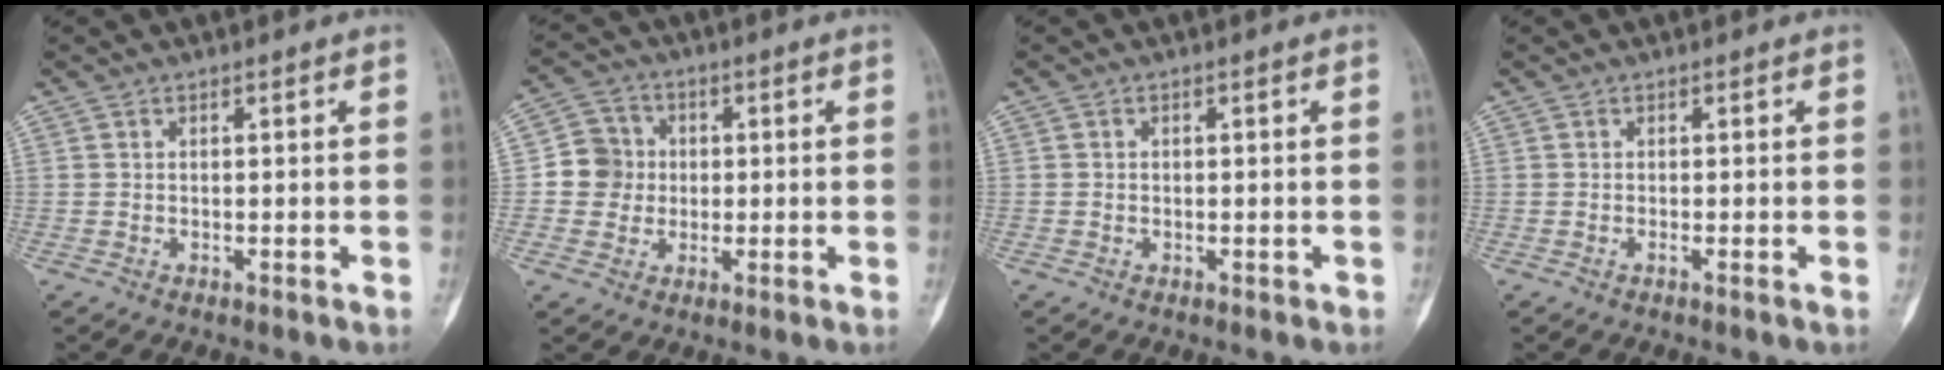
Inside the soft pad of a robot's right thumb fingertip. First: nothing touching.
{"total": 7.2, "force": [-0.3, 6.9, 1.9], "torque": [0.003, 0.013, -0.014]}
{"total": 0.8, "force": [-0.2, 0.8, 0.0], "torque": [0.010, 0.006, -0.006]}
{"total": 0.6, "force": [-0.3, -0.1, 0.6], "torque": [-0.008, -0.001, -0.005]}